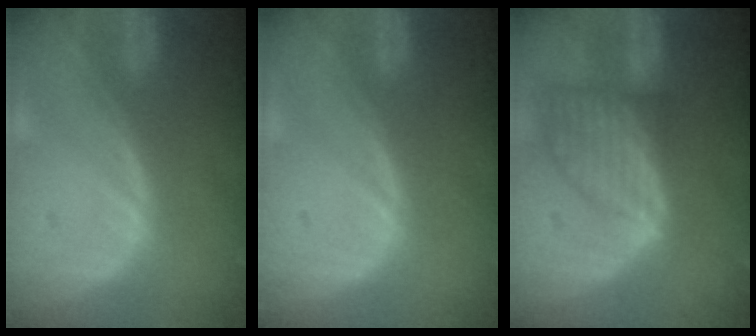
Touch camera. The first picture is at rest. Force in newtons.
{"total": 0.6, "press": 0.1, "slide": 0.6}
{"total": 8.1, "press": 7.3, "slide": 3.4}